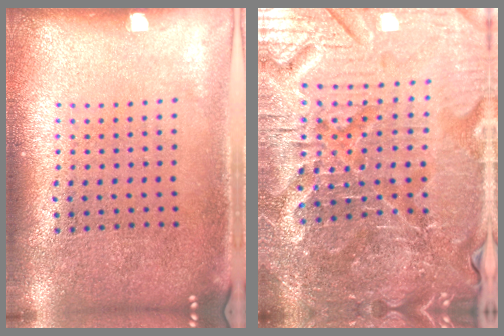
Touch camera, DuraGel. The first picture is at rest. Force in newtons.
{"total": 5.8, "press": 5.4, "slide": 2.0}